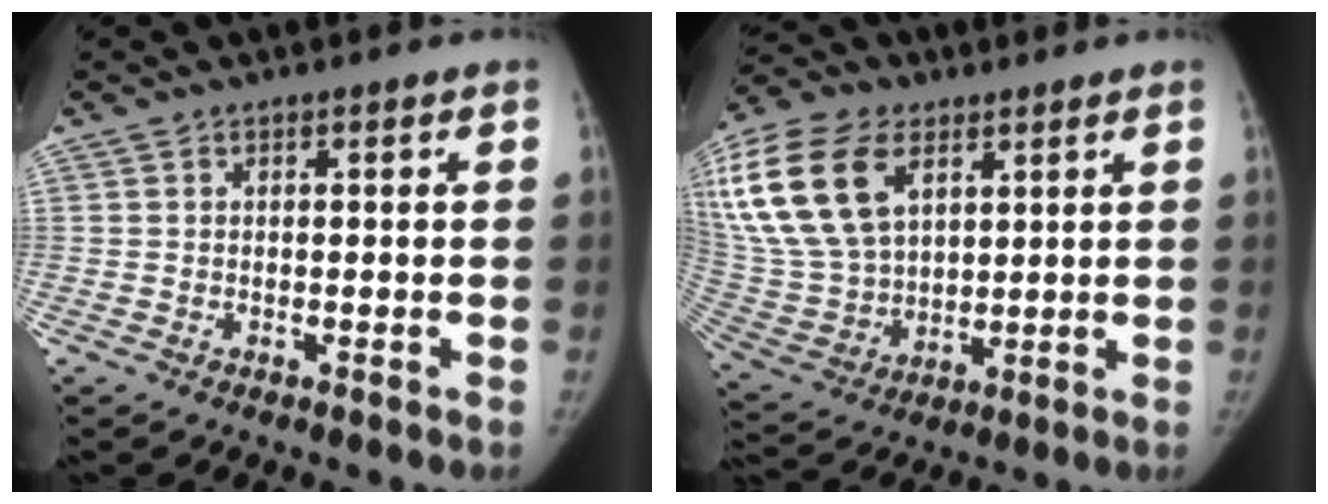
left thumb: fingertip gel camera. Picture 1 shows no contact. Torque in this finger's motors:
{"motor_torque": [0.33, 0.84, 1.38, -1.40, 0.23]}